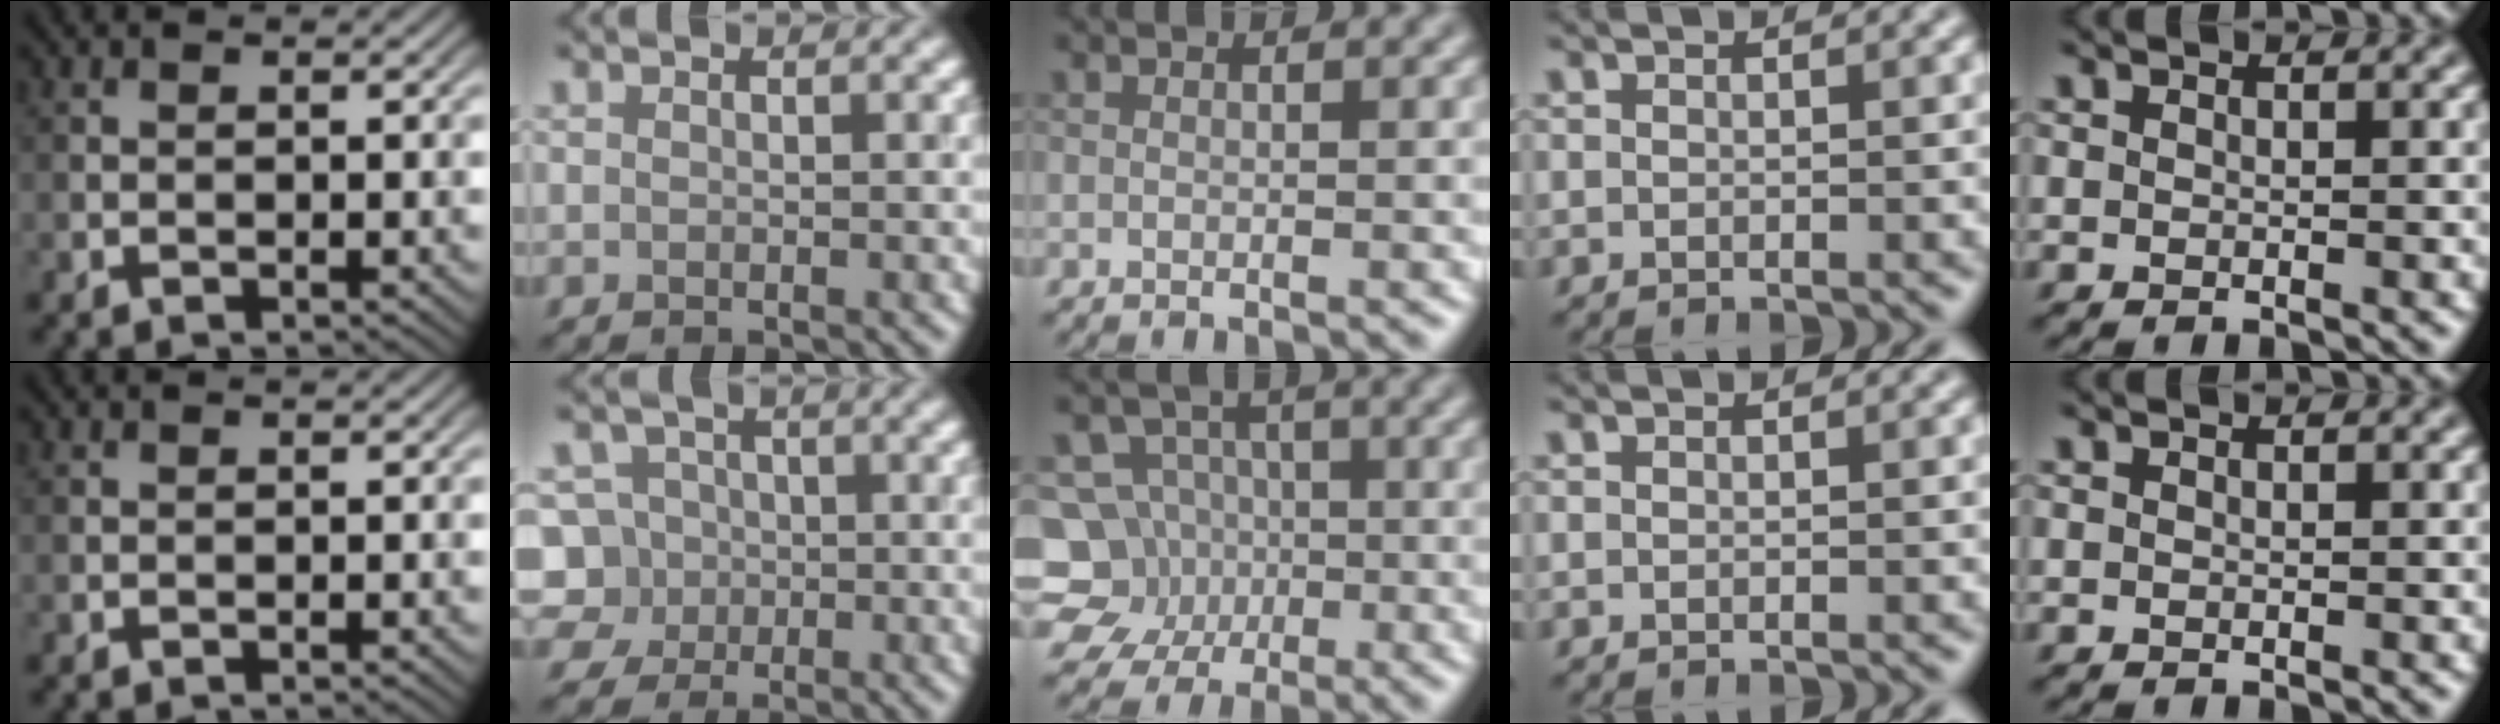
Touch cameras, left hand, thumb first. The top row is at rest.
{"index": {"total": 6.6, "force": [-1.2, 6.0, 2.5], "torque": [-0.040, 0.027, -0.049]}, "middle": {"total": 9.6, "force": [-2.5, 8.9, 2.8], "torque": [-0.046, 0.011, -0.074]}}